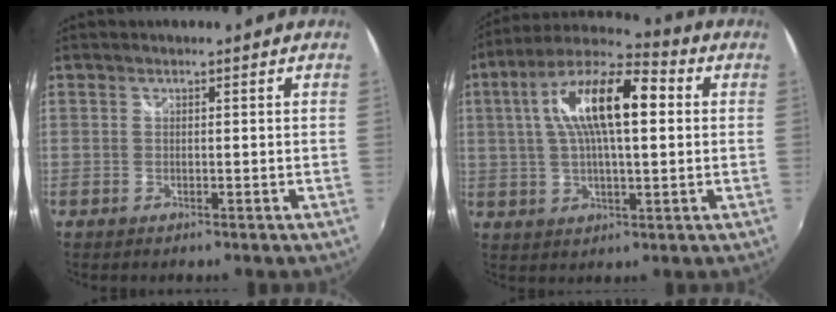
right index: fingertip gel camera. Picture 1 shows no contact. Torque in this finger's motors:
{"motor_torque": [0.90, 0.46, 0.52, 0.21]}